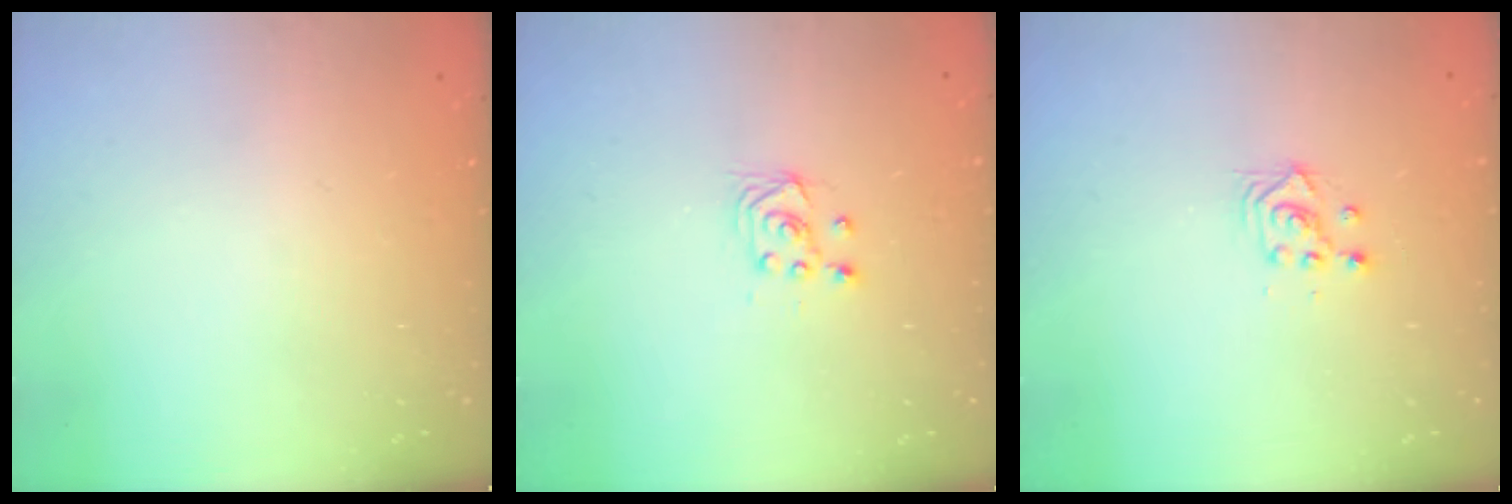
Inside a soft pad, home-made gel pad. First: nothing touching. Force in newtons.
{"total": 2.9, "press": 2.7, "slide": 1.0}
{"total": 2.3, "press": 2.3, "slide": 0.1}